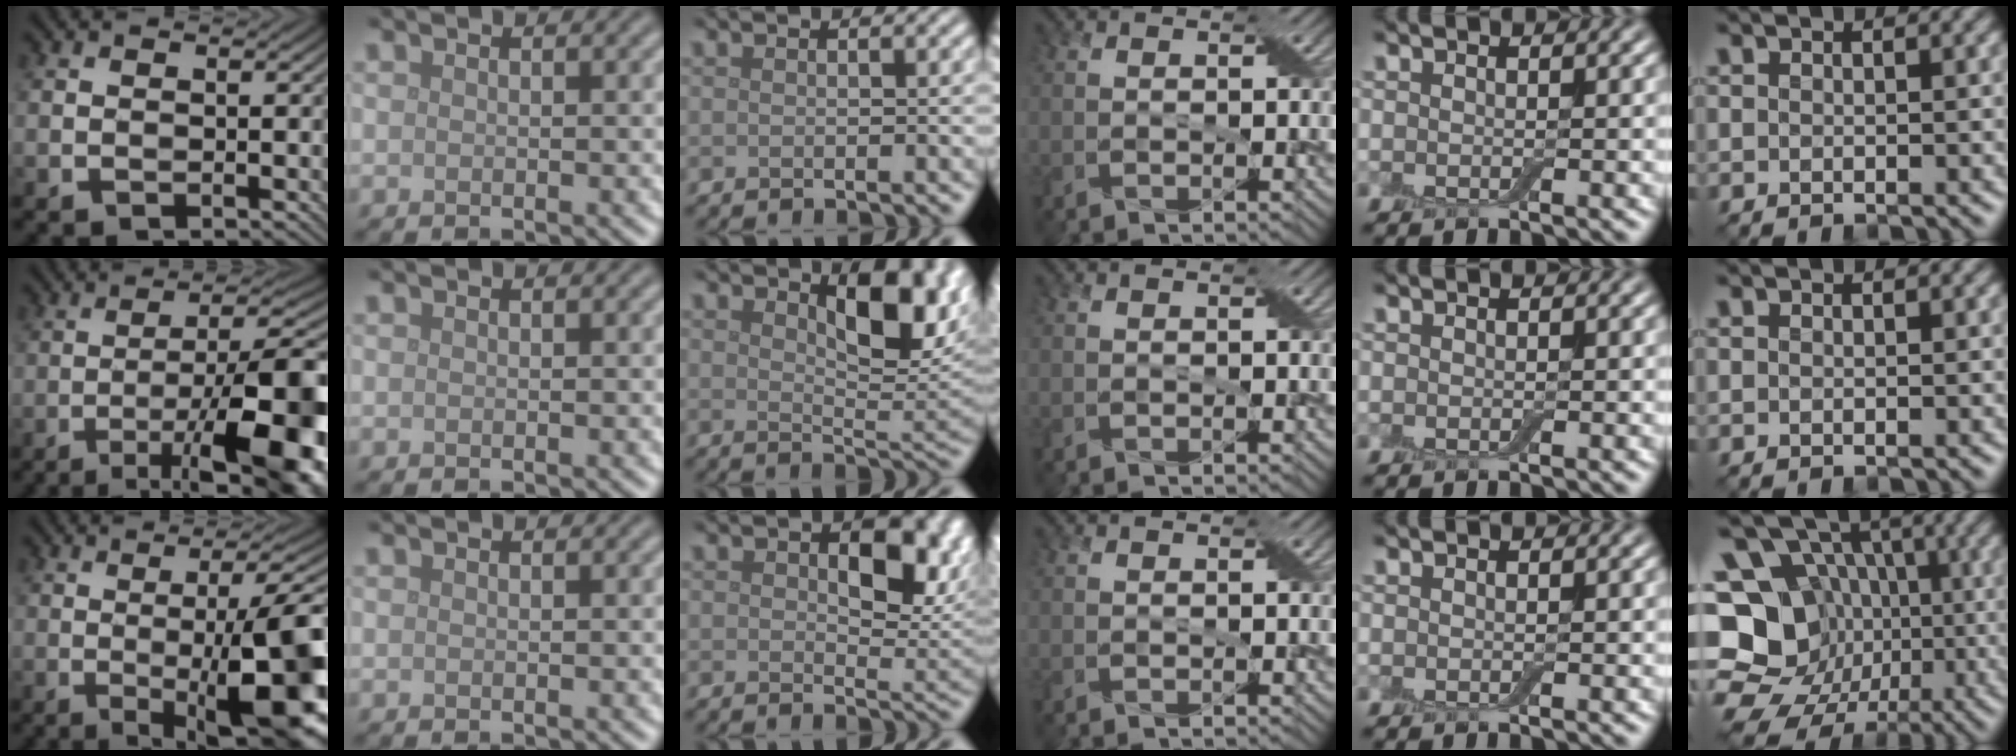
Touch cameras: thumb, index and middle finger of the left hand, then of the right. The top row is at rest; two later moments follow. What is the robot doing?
{"motion": "close", "object": "airpods case & airpods"}